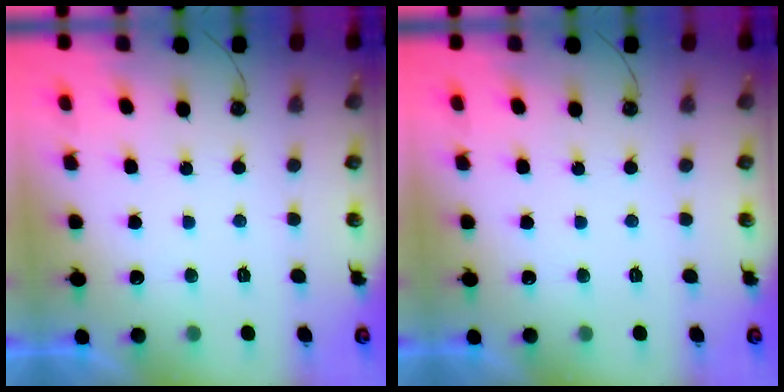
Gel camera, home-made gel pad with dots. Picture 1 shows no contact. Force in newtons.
{"total": 0.0}